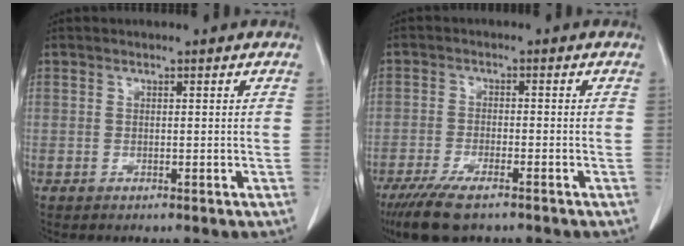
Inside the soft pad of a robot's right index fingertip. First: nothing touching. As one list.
[{"total": 7.4, "force": [-5.4, 1.6, 4.9], "torque": [-0.089, -0.018, -0.089]}]